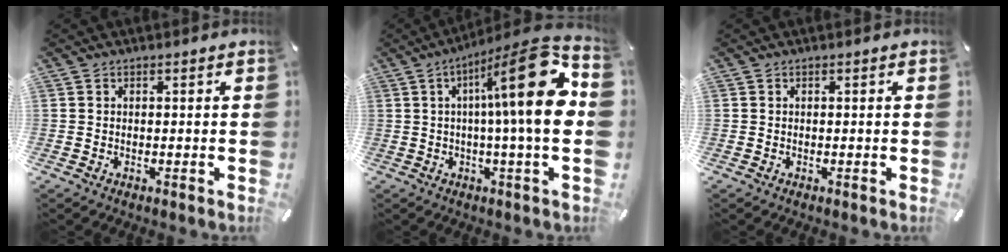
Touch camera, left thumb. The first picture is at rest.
{"total": 21.0, "force": [4.2, 3.4, 20.3], "torque": [-0.296, -0.040, 0.050]}
{"total": 0.0}